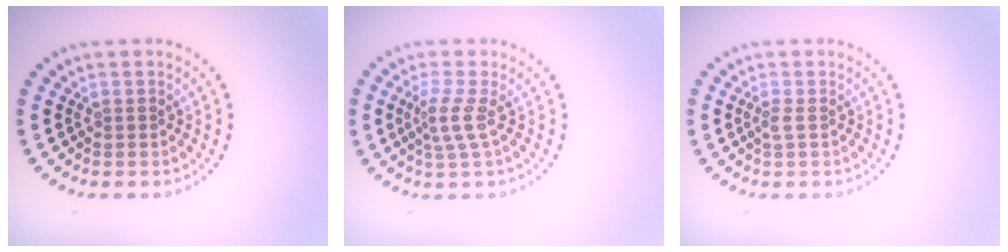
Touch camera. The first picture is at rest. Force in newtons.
{"total": 2.3, "press": 1.5, "slide": 1.8}
{"total": 0.8, "press": 0.6, "slide": 0.5}